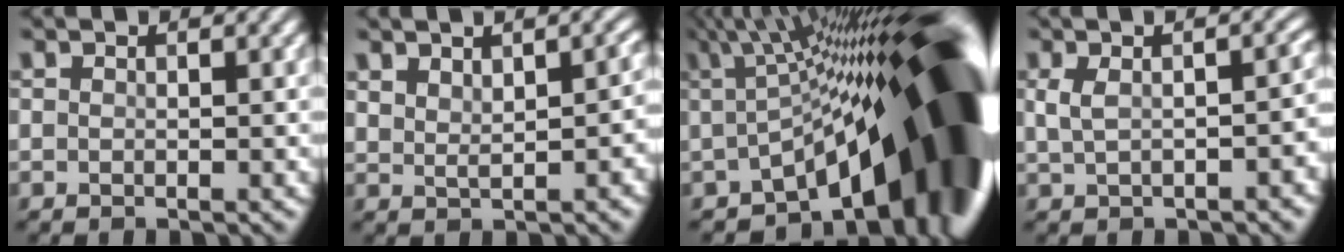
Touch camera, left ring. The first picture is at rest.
{"total": 3.9, "force": [1.9, 1.7, 3.0], "torque": [-0.043, 0.003, 0.037]}
{"total": 18.8, "force": [-2.7, 7.1, 17.2], "torque": [-0.180, 0.011, -0.039]}
{"total": 5.2, "force": [0.5, 2.5, 4.5], "torque": [-0.067, 0.005, 0.016]}